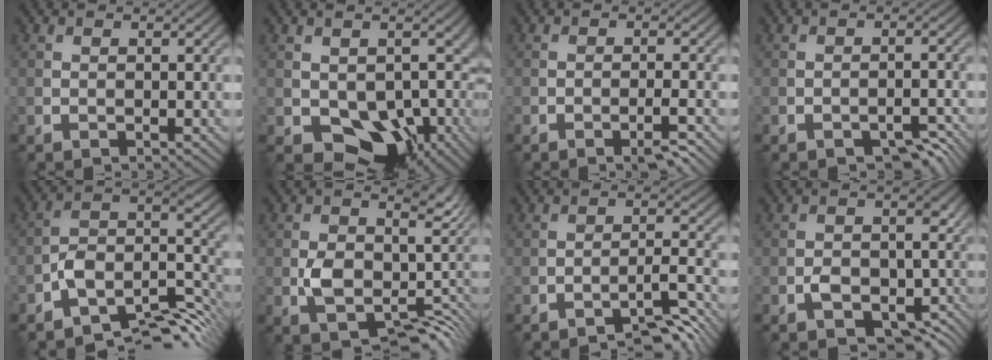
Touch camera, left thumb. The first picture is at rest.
{"total": 11.1, "force": [-1.5, 8.3, 7.2], "torque": [-0.119, -0.034, -0.025]}
{"total": 2.9, "force": [-1.9, 0.3, 2.1], "torque": [-0.034, 0.007, -0.035]}
{"total": 3.5, "force": [-2.6, 1.2, 2.0], "torque": [-0.027, 0.003, -0.030]}
{"total": 10.1, "force": [-6.9, 3.8, 6.3], "torque": [-0.092, -0.004, -0.139]}
{"total": 8.1, "force": [-2.0, 5.0, 6.0], "torque": [-0.093, -0.019, -0.028]}
{"total": 6.0, "force": [-4.7, 0.8, 3.6], "torque": [-0.049, 0.019, -0.076]}
{"total": 6.2, "force": [-3.3, 3.6, 3.7], "torque": [-0.052, -0.006, -0.050]}